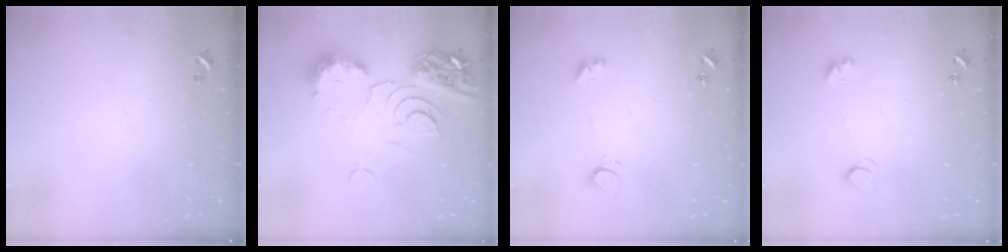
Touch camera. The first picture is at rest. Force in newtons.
{"total": 11.1, "press": 11.0, "slide": 1.3}
{"total": 2.4, "press": 2.3, "slide": 0.6}
{"total": 2.1, "press": 2.1, "slide": 0.4}